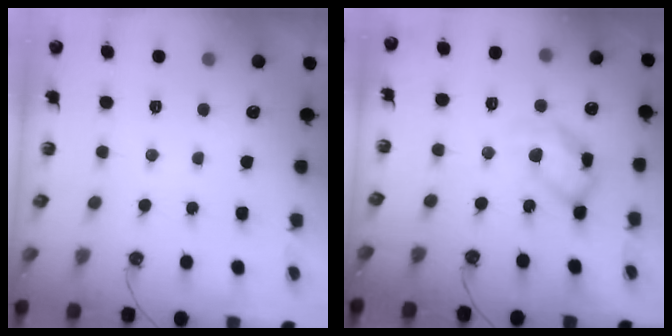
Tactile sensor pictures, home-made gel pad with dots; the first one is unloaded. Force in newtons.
{"total": 14.6, "press": 14.5, "slide": 1.7}